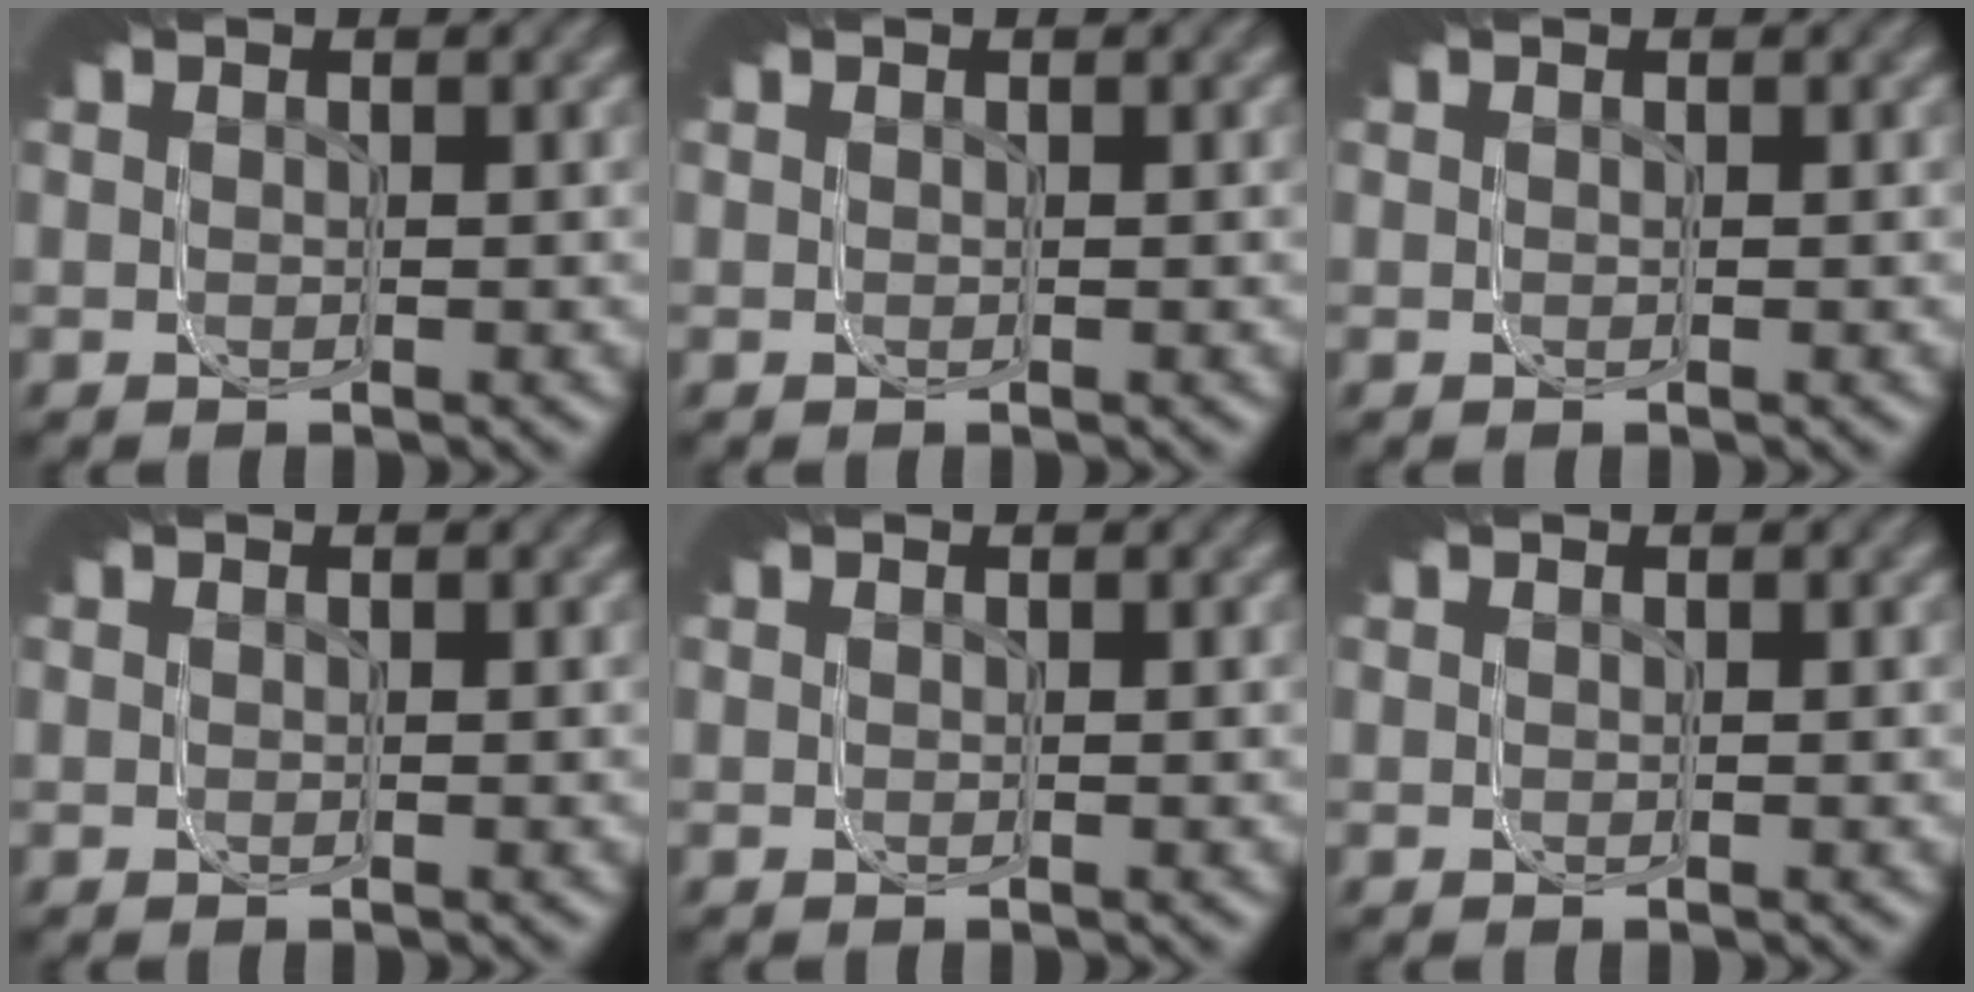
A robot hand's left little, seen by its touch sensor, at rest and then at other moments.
{"total": 0.0}
{"total": 0.0}
{"total": 0.0}
{"total": 0.0}
{"total": 0.0}